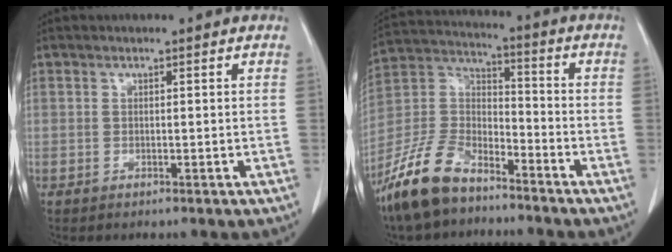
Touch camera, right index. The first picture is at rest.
{"total": 13.4, "force": [-10.2, 5.2, 7.0], "torque": [-0.161, 0.004, -0.199]}